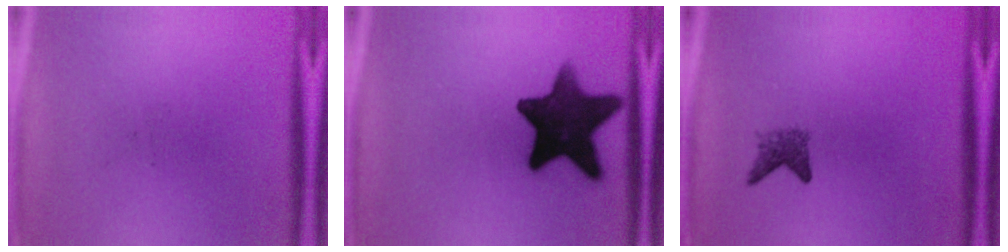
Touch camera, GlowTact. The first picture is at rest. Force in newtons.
{"total": 14.5}
{"total": 2.2}